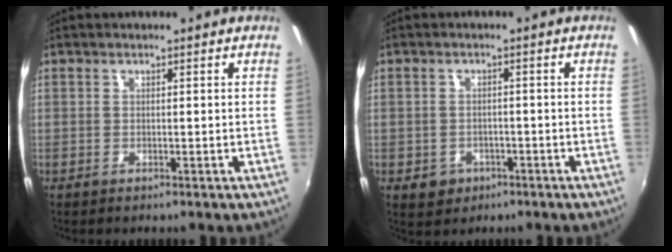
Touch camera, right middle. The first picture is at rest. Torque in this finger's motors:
{"motor_torque": [0.29, -0.33, 0.03, 0.01]}